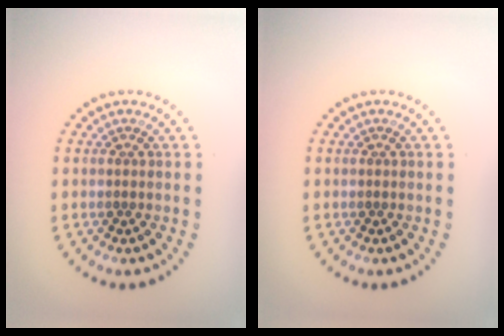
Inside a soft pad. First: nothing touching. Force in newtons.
{"total": 0.0}